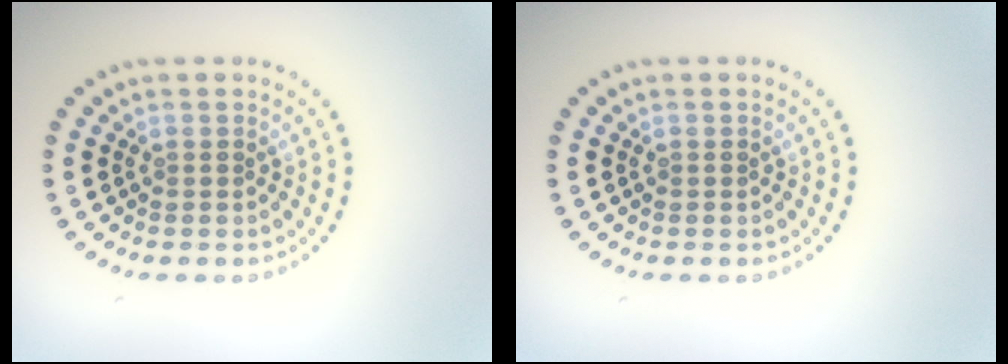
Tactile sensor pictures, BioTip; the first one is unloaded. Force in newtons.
{"total": 0.0}